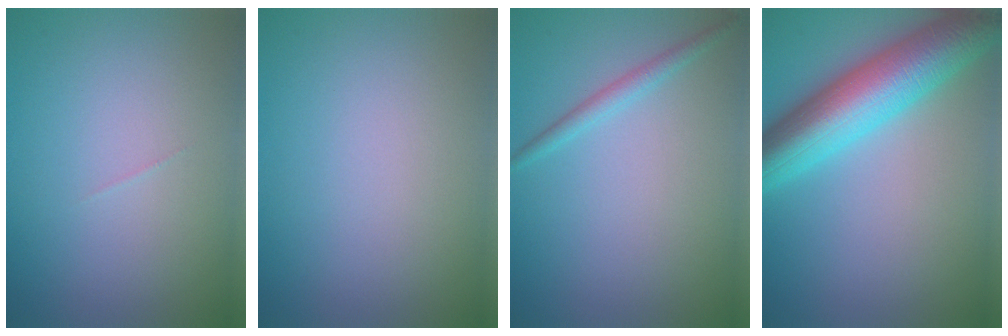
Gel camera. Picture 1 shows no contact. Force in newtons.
{"total": 0.0}
{"total": 1.4, "press": 1.4, "slide": 0.0}
{"total": 9.5, "press": 9.5, "slide": 0.1}